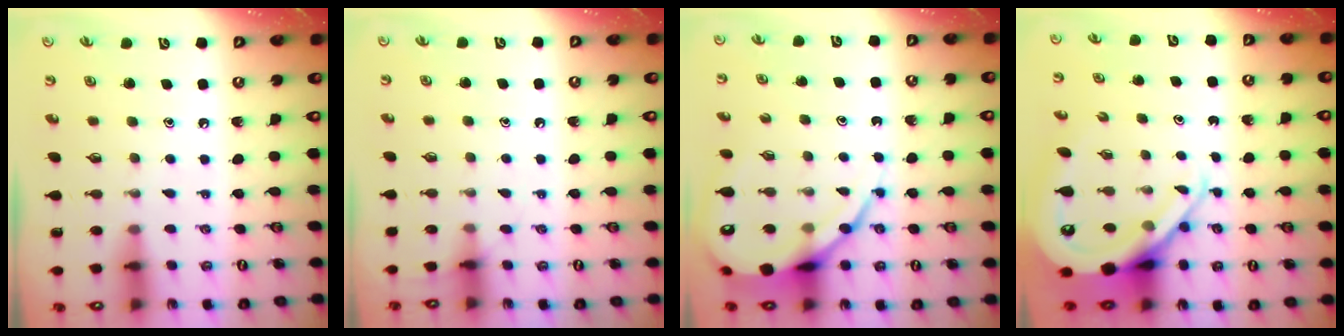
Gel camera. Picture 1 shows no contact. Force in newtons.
{"total": 4.0, "press": 3.9, "slide": 0.6}
{"total": 12.4, "press": 12.3, "slide": 1.4}
{"total": 12.0, "press": 11.9, "slide": 1.3}